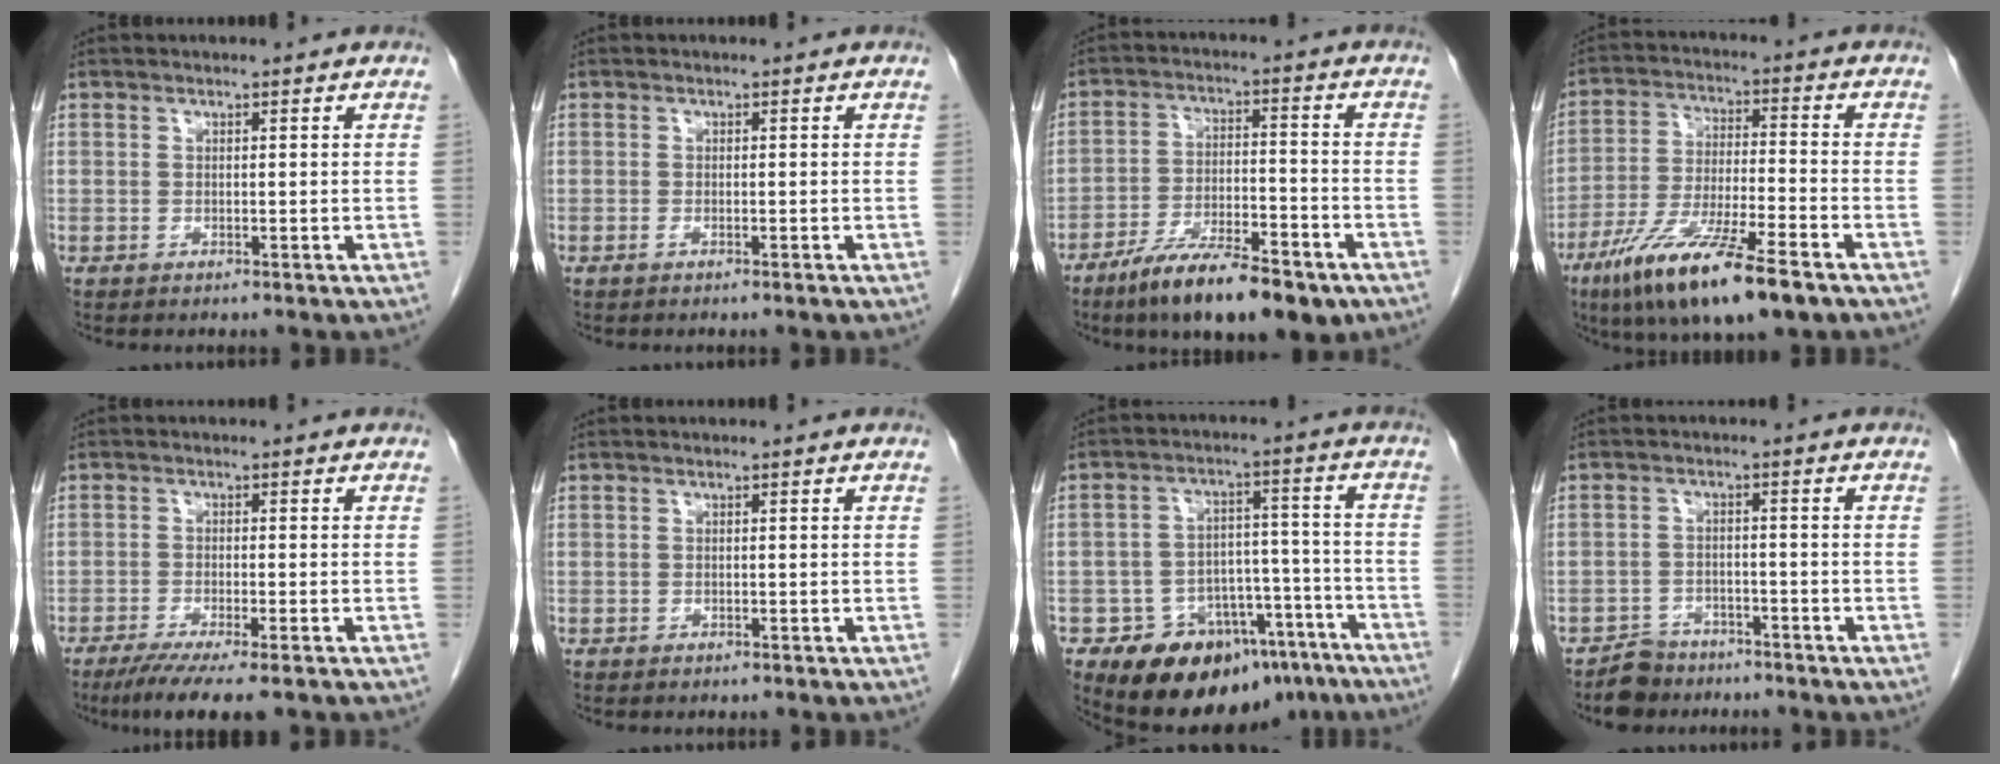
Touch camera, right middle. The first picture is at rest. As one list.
[{"total": 0.8, "force": [-0.5, 0.0, 0.6], "torque": [-0.013, -0.002, -0.009]}, {"total": 14.2, "force": [-9.8, 3.7, 9.7], "torque": [-0.156, -0.010, -0.162]}, {"total": 16.3, "force": [-10.1, 2.2, 12.6], "torque": [-0.233, -0.038, -0.176]}, {"total": 7.2, "force": [-5.2, 0.4, 5.0], "torque": [-0.079, -0.019, -0.081]}, {"total": 0.0}, {"total": 16.0, "force": [-11.9, 8.6, 6.6], "torque": [-0.077, 0.052, -0.164]}, {"total": 4.3, "force": [-3.5, 2.4, 0.0], "torque": [-0.005, 0.005, -0.059]}]